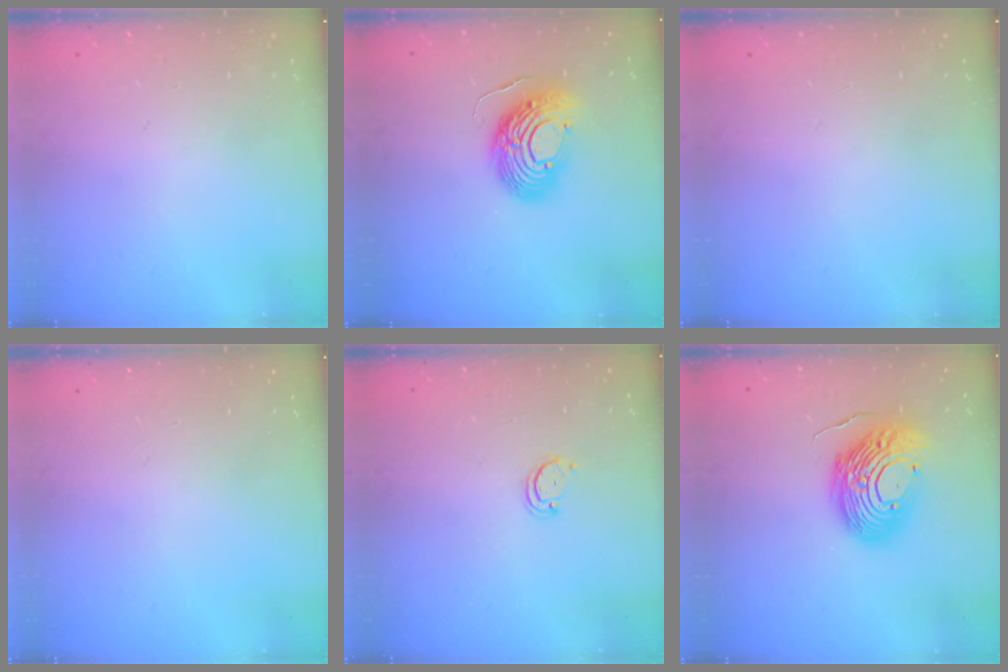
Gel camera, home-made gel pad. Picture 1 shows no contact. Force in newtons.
{"total": 13.9, "press": 13.8, "slide": 1.5}
{"total": 0.0}
{"total": 0.0}
{"total": 2.2, "press": 2.2, "slide": 0.4}
{"total": 16.8, "press": 16.7, "slide": 1.9}